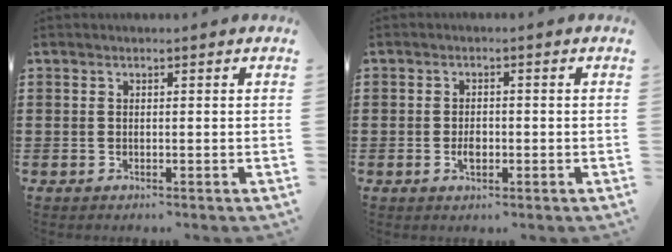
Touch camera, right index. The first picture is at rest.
{"total": 2.3, "force": [-0.6, 1.1, 1.9], "torque": [-0.036, 0.001, -0.009]}